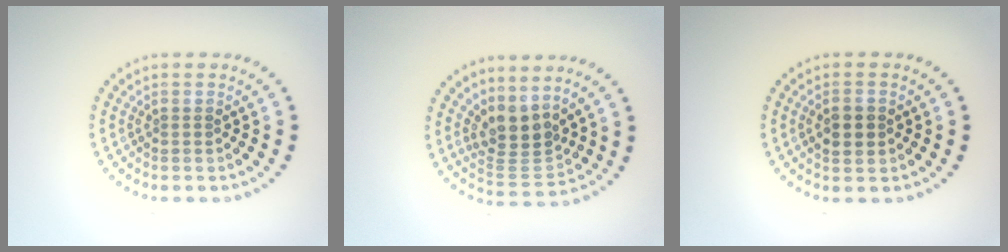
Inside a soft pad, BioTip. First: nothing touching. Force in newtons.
{"total": 4.0, "press": 3.4, "slide": 2.1}
{"total": 2.4, "press": 2.4, "slide": 0.2}